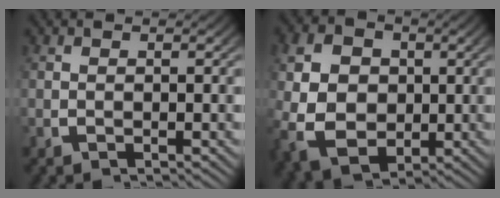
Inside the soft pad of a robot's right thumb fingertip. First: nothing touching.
{"total": 11.4, "force": [-0.9, 8.7, 7.4], "torque": [-0.164, -0.050, 0.012]}